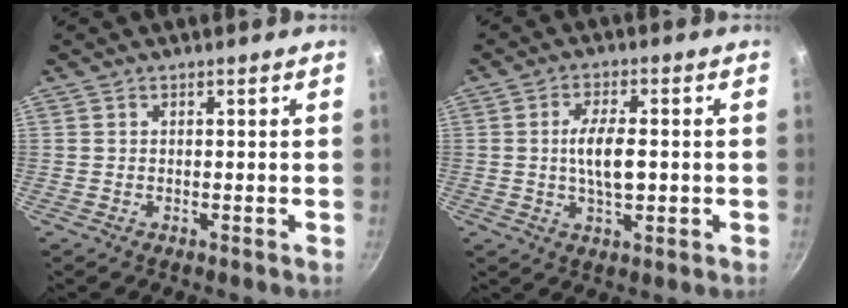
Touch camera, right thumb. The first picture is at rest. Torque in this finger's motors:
{"motor_torque": [1.49, 0.97, 1.73, -1.03, 0.61]}